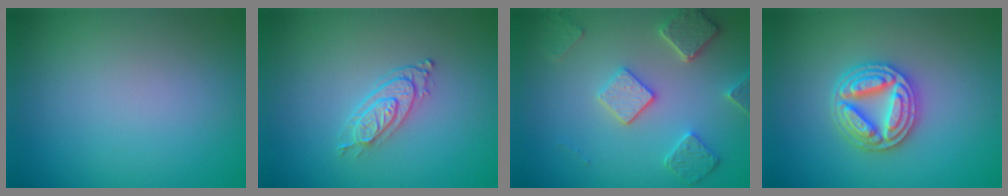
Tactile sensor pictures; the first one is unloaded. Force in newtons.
{"total": 2.7, "press": 2.1, "slide": 1.7}
{"total": 4.5, "press": 3.7, "slide": 2.6}
{"total": 5.0, "press": 5.0, "slide": 0.8}